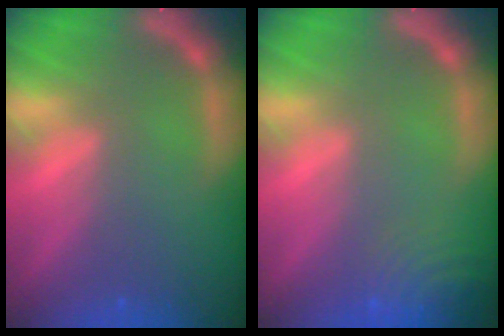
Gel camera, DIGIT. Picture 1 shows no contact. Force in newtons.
{"total": 7.5}